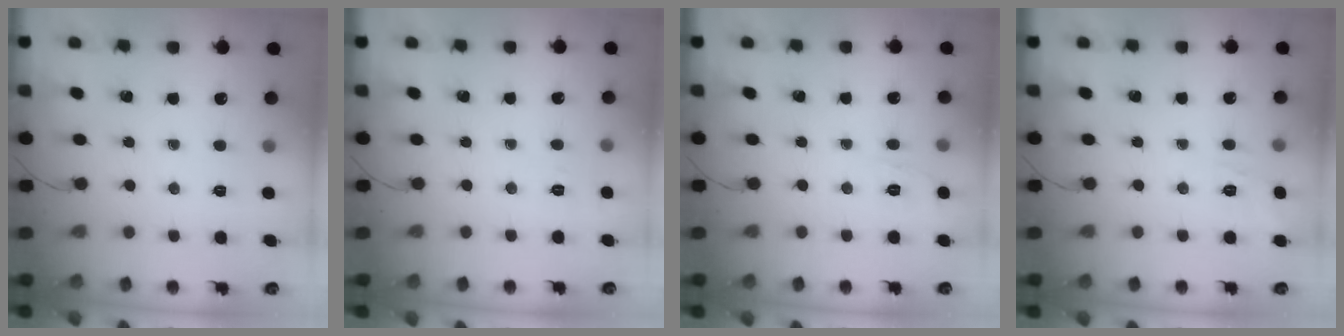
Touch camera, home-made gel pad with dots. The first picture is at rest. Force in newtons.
{"total": 1.9, "press": 0.5, "slide": 1.8}
{"total": 6.5, "press": 6.3, "slide": 1.6}
{"total": 9.7, "press": 9.6, "slide": 1.7}